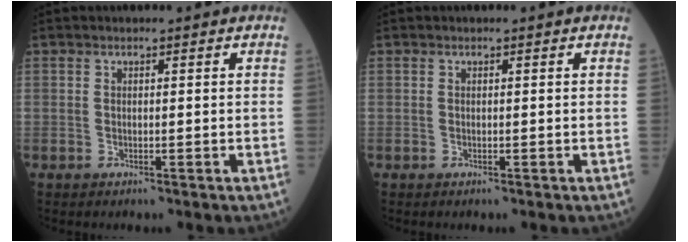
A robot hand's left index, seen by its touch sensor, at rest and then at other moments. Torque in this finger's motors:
{"motor_torque": [0.00, 0.00, 0.00, 0.00]}